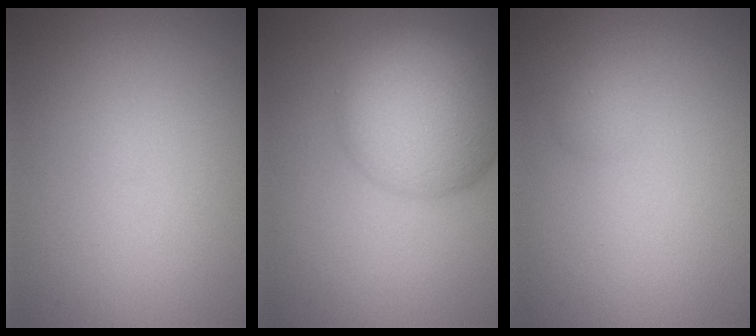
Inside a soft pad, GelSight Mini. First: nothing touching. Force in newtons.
{"total": 9.3, "press": 9.3, "slide": 0.2}
{"total": 0.8, "press": 0.8, "slide": 0.0}